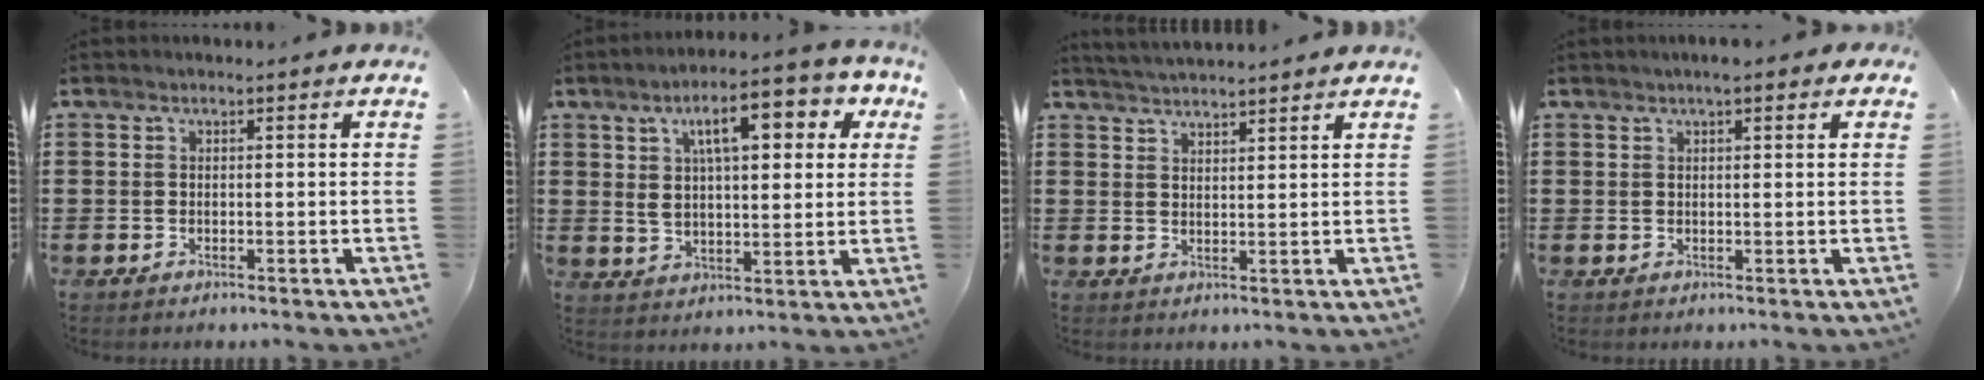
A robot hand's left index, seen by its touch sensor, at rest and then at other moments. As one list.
[{"total": 10.9, "force": [5.3, 3.9, 8.6], "torque": [-0.151, -0.008, 0.081]}, {"total": 2.7, "force": [2.7, -0.3, -0.1], "torque": [-0.007, -0.009, 0.050]}, {"total": 2.2, "force": [1.5, 0.3, 1.6], "torque": [-0.034, 0.003, 0.026]}]